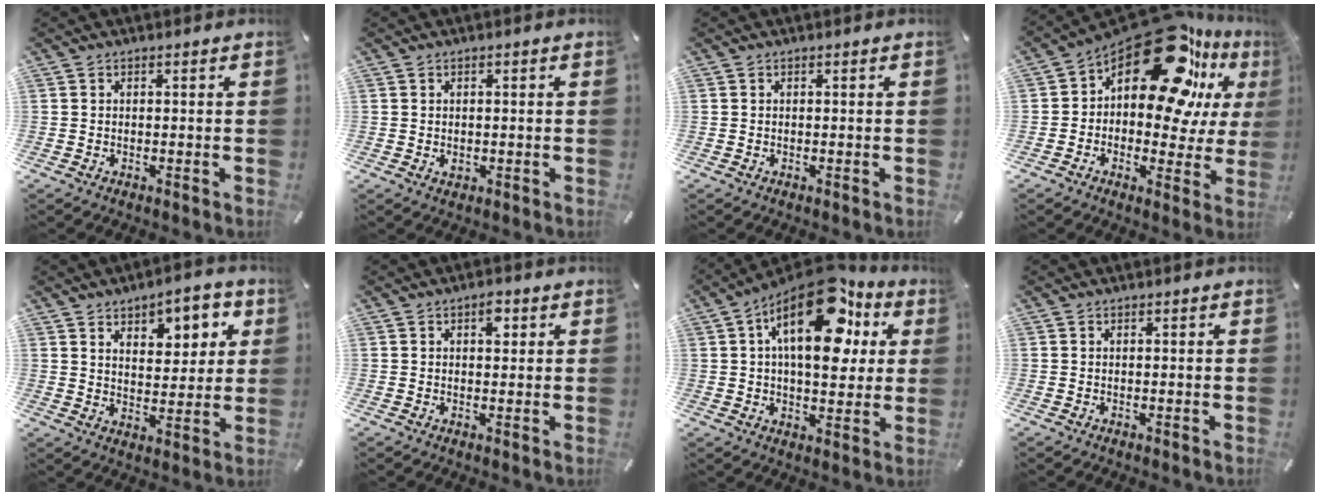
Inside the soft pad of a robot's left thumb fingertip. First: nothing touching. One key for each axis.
{"total": 1.1, "fx": 0.0, "fy": 1.0, "fz": 0.5, "tx": -0.010, "ty": 0.004, "tz": -0.001}
{"total": 0.0}
{"total": 22.6, "fx": 12.2, "fy": 11.2, "fz": 15.4, "tx": -0.221, "ty": -0.086, "tz": 0.205}
{"total": 7.3, "fx": 4.4, "fy": 5.0, "fz": 3.2, "tx": -0.029, "ty": -0.031, "tz": 0.067}
{"total": 3.1, "fx": 1.2, "fy": 1.8, "fz": 2.2, "tx": -0.022, "ty": -0.002, "tz": 0.015}
{"total": 21.0, "fx": 8.6, "fy": 10.9, "fz": 15.7, "tx": -0.244, "ty": -0.039, "tz": 0.142}
{"total": 0.0}